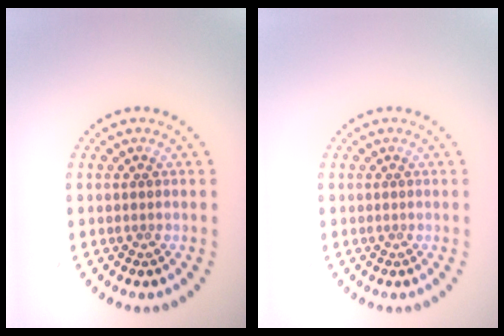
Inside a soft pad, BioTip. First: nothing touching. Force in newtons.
{"total": 0.0}